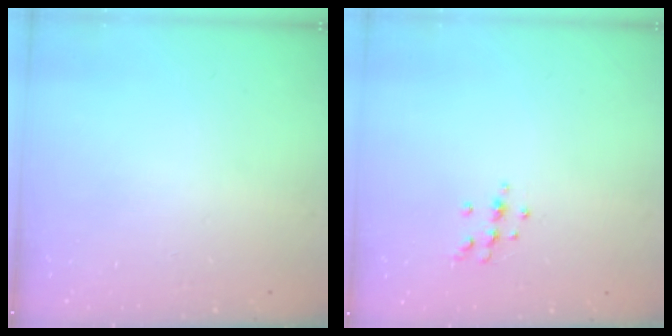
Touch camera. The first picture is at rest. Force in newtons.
{"total": 7.0, "press": 7.0, "slide": 0.6}